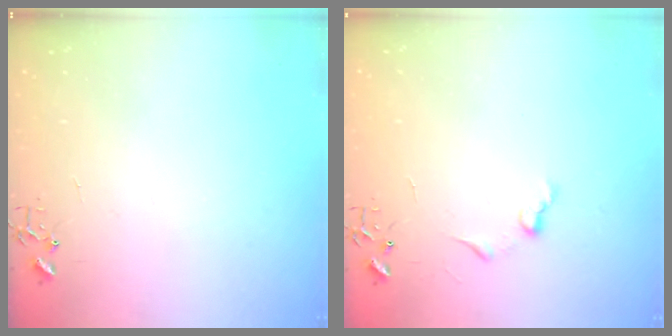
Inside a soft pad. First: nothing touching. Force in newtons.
{"total": 6.3, "press": 6.3, "slide": 0.5}